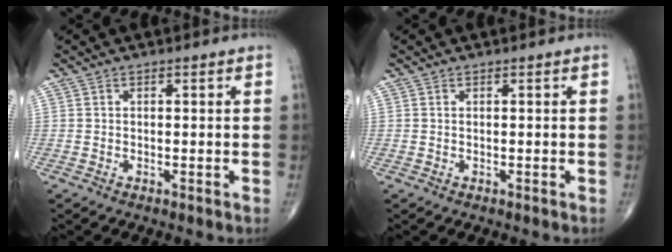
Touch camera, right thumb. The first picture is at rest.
{"total": 0.0}